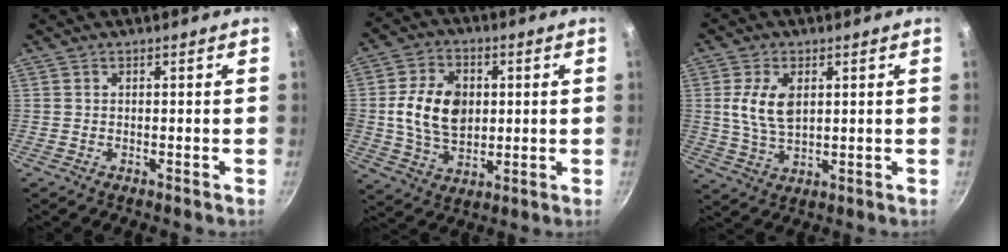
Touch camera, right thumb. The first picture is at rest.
{"total": 13.0, "force": [1.3, 9.3, 8.9], "torque": [-0.138, 0.000, 0.023]}
{"total": 8.2, "force": [1.9, 4.7, 6.5], "torque": [-0.122, -0.010, 0.038]}